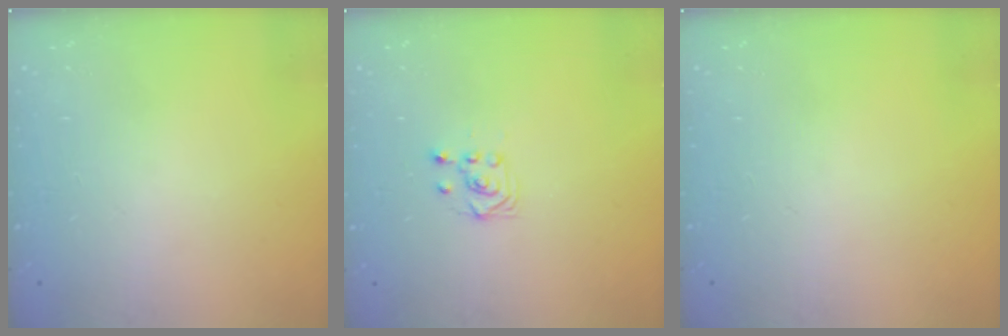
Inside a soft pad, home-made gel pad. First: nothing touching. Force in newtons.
{"total": 3.0, "press": 2.8, "slide": 1.1}
{"total": 0.0}